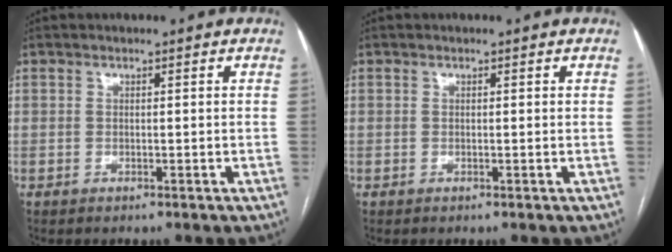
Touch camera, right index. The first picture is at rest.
{"total": 0.0}